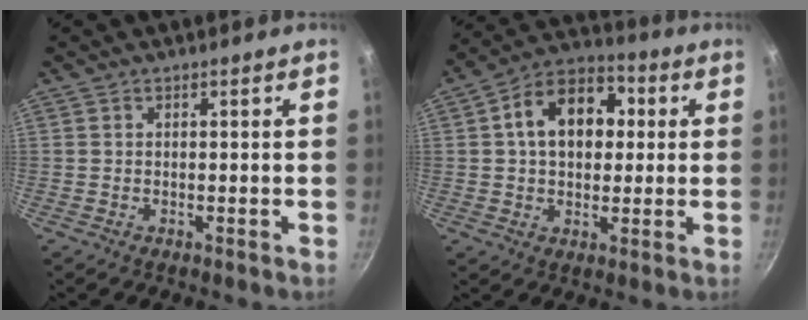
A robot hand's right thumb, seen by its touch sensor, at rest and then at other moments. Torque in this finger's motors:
{"motor_torque": [0.45, 3.00, 0.88, -0.06, 0.12]}